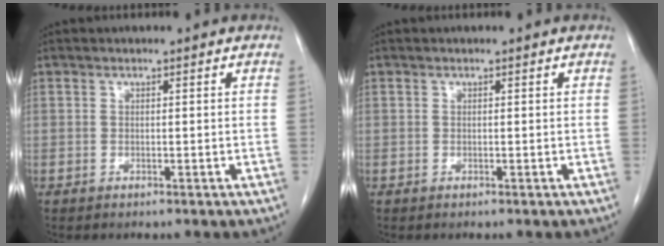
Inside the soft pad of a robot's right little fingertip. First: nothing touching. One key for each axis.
{"total": 0.0}